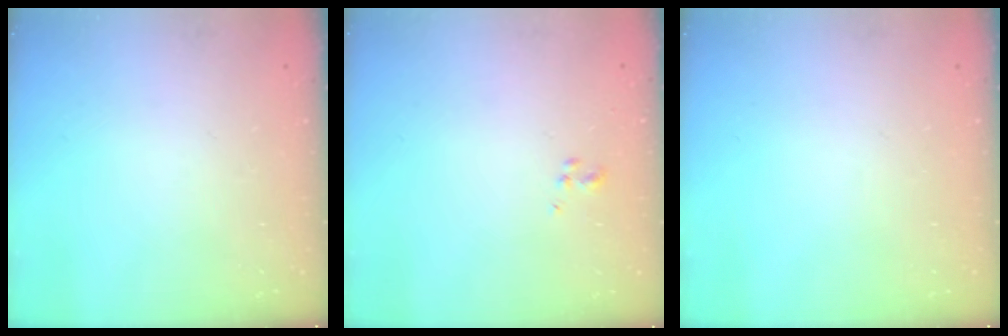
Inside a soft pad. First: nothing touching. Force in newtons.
{"total": 1.3, "press": 1.2, "slide": 0.6}
{"total": 0.0}